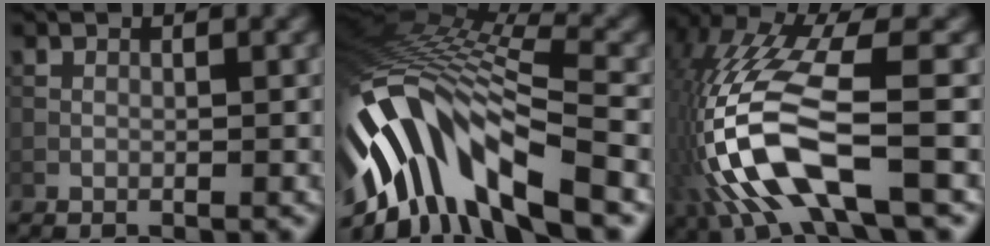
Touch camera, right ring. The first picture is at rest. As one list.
[{"total": 14.1, "force": [-5.8, 5.8, 11.5], "torque": [-0.233, 0.015, -0.100]}, {"total": 12.3, "force": [-4.1, 4.3, 10.8], "torque": [-0.243, -0.001, -0.078]}]